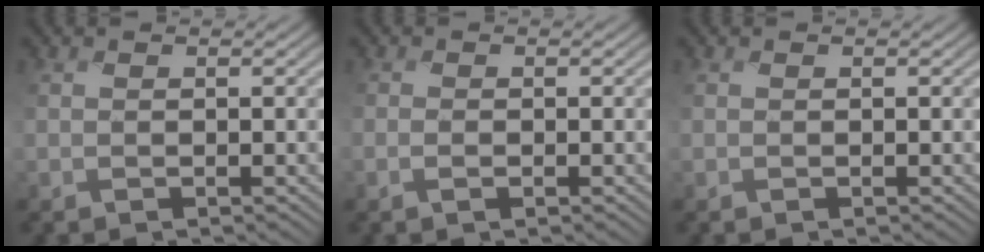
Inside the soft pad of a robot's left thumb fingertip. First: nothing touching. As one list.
[{"total": 1.0, "force": [-0.4, 0.4, 0.8], "torque": [-0.019, 0.000, -0.008]}, {"total": 0.0}]